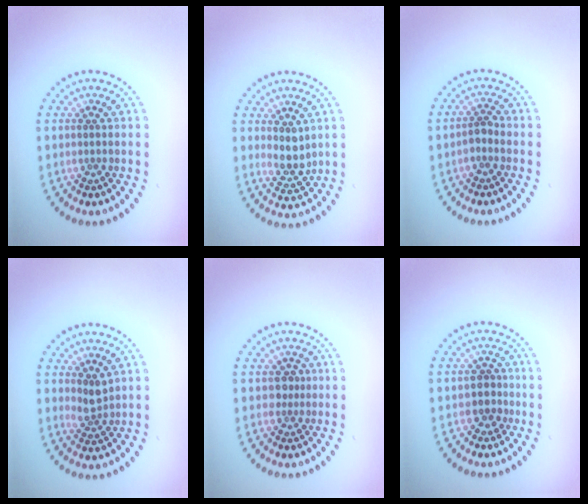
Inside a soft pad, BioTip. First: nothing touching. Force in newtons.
{"total": 2.4, "press": 2.1, "slide": 1.3}
{"total": 1.2, "press": 1.0, "slide": 0.6}
{"total": 1.8, "press": 1.4, "slide": 1.1}
{"total": 1.2, "press": 1.0, "slide": 0.7}
{"total": 1.9, "press": 1.4, "slide": 1.3}